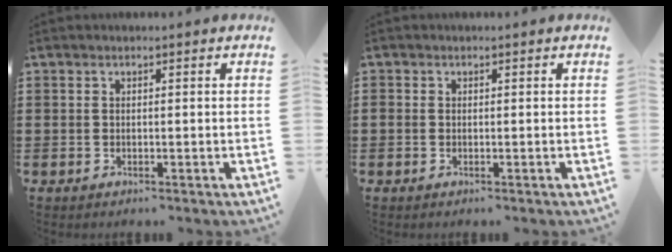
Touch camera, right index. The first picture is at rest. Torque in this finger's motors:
{"motor_torque": [-0.48, 0.48, 0.02, 0.03]}